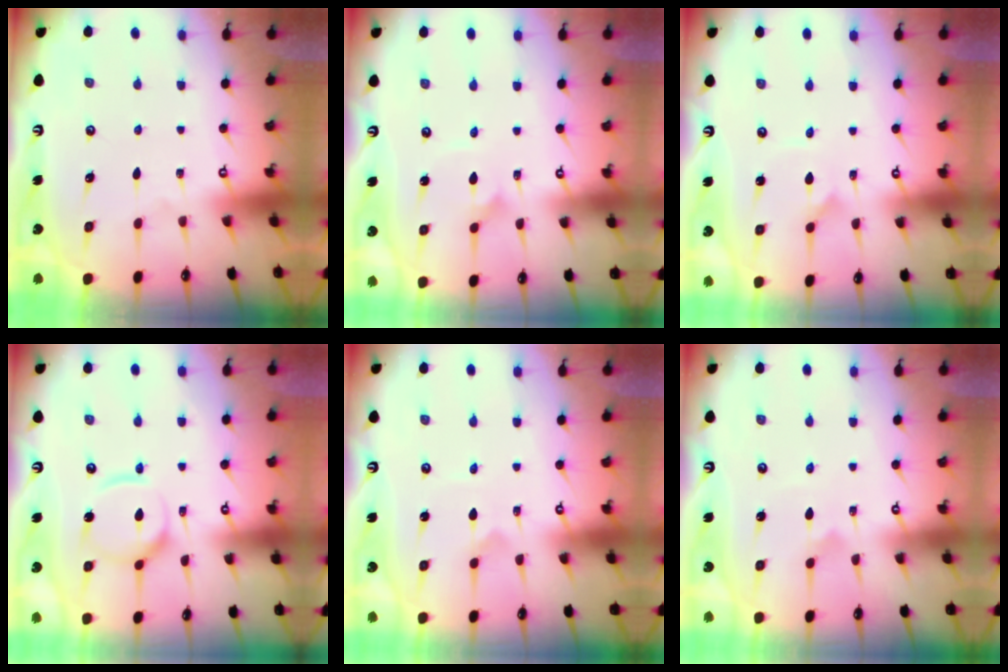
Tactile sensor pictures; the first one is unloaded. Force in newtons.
{"total": 1.8, "press": 1.8, "slide": 0.1}
{"total": 1.1, "press": 1.1, "slide": 0.1}
{"total": 11.7, "press": 11.7, "slide": 1.3}
{"total": 0.8, "press": 0.8, "slide": 0.1}
{"total": 1.7, "press": 1.7, "slide": 0.1}